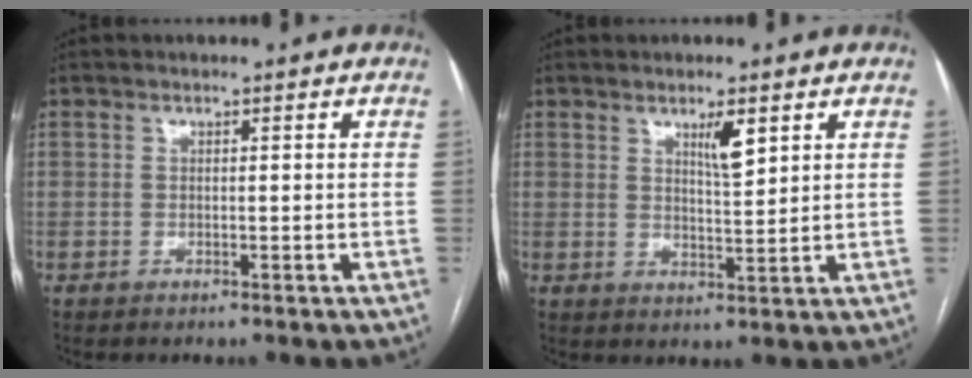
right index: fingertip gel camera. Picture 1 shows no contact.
{"total": 4.1, "force": [2.2, 0.6, 3.3], "torque": [-0.059, -0.004, 0.040]}